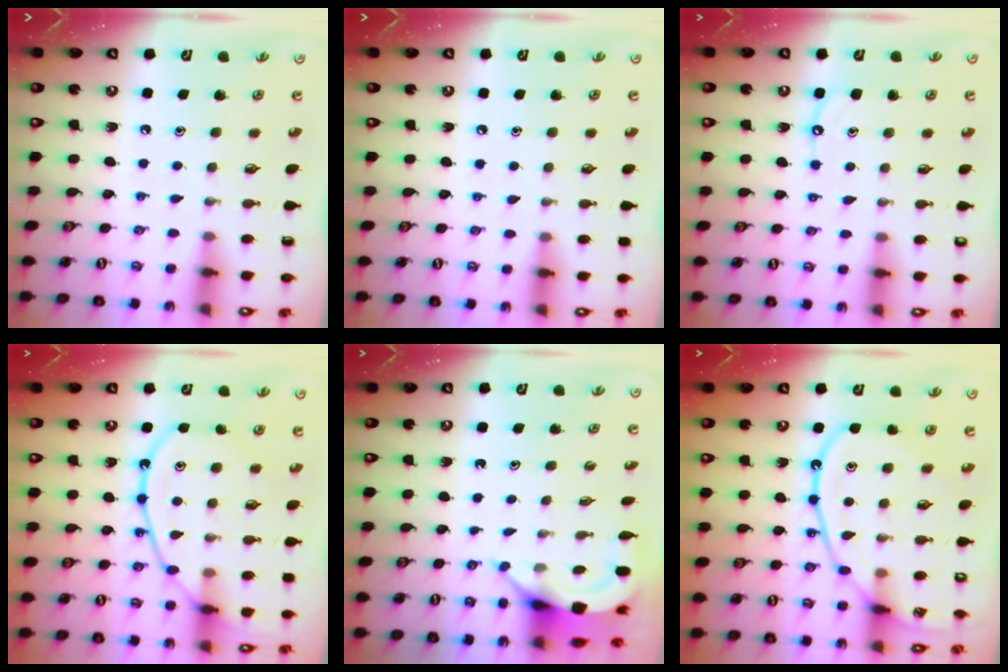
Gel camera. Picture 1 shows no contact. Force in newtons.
{"total": 2.9, "press": 2.9, "slide": 0.4}
{"total": 5.2, "press": 5.2, "slide": 0.5}
{"total": 11.9, "press": 11.9, "slide": 1.4}
{"total": 4.3, "press": 4.3, "slide": 0.2}
{"total": 14.9, "press": 14.9, "slide": 1.4}